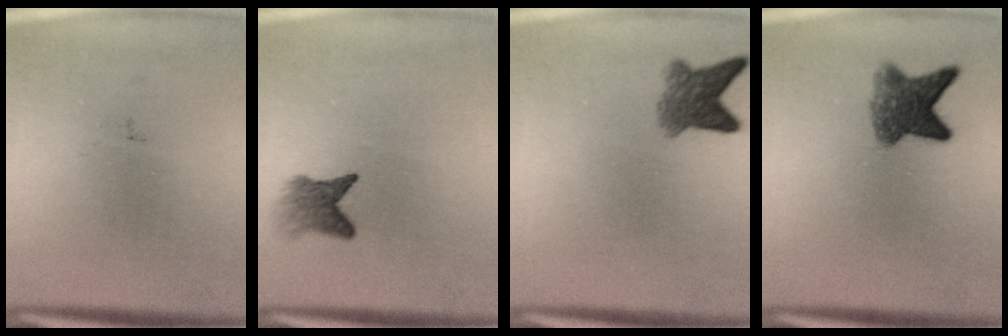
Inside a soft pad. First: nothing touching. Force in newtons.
{"total": 3.1}
{"total": 4.3}
{"total": 6.0}